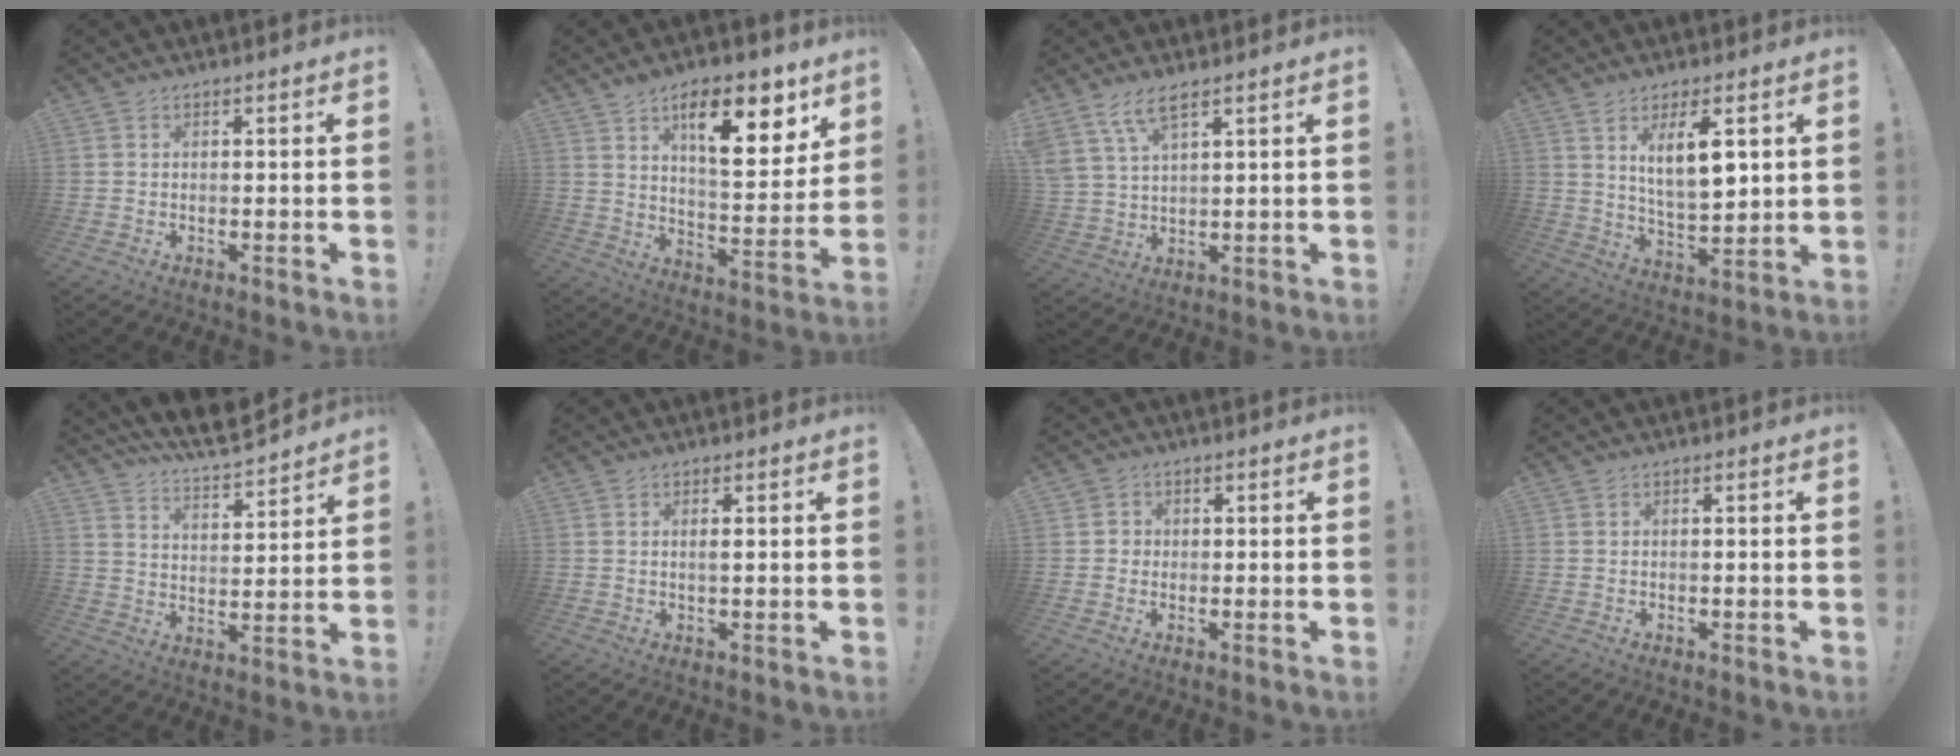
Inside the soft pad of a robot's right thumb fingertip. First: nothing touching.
{"total": 17.1, "force": [9.5, 6.6, 12.5], "torque": [-0.168, -0.051, 0.151]}
{"total": 7.0, "force": [5.0, 1.9, 4.5], "torque": [-0.100, -0.017, 0.099]}
{"total": 11.1, "force": [5.0, 3.5, 9.3], "torque": [-0.151, -0.024, 0.082]}
{"total": 8.9, "force": [8.4, 1.0, 3.0], "torque": [-0.067, -0.073, 0.146]}
{"total": 1.4, "force": [0.6, 0.3, 1.3], "torque": [-0.011, -0.005, 0.006]}
{"total": 2.5, "force": [-0.3, 2.4, 0.6], "torque": [-0.005, 0.005, -0.006]}
{"total": 0.0}